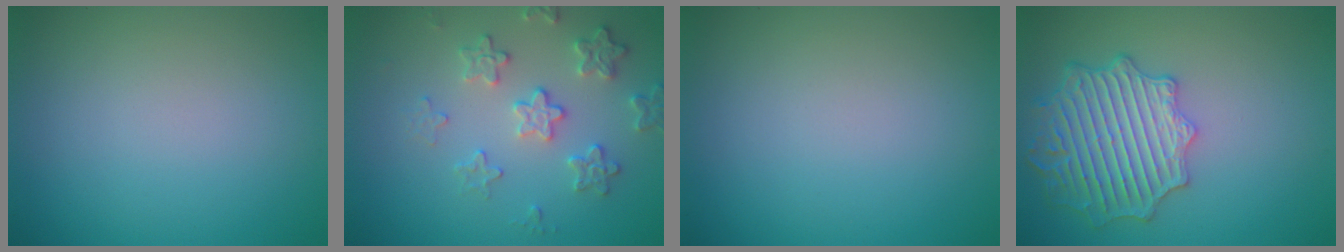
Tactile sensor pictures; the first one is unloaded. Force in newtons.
{"total": 3.1, "press": 3.1, "slide": 0.4}
{"total": 0.0}
{"total": 5.7, "press": 5.3, "slide": 2.1}